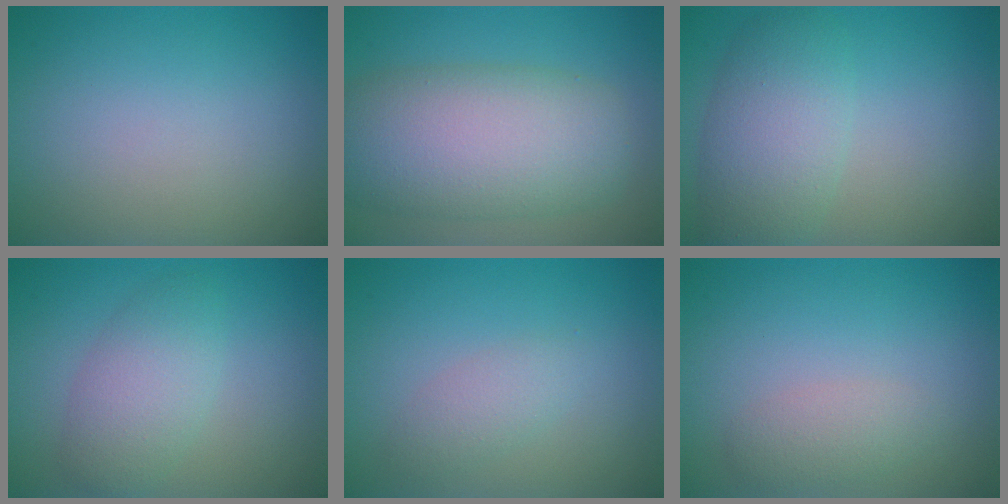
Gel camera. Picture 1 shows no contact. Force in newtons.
{"total": 9.7, "press": 9.7, "slide": 0.5}
{"total": 5.4, "press": 5.4, "slide": 0.1}
{"total": 3.7, "press": 3.7, "slide": 0.3}
{"total": 1.9, "press": 1.9, "slide": 0.0}
{"total": 1.7, "press": 1.7, "slide": 0.1}